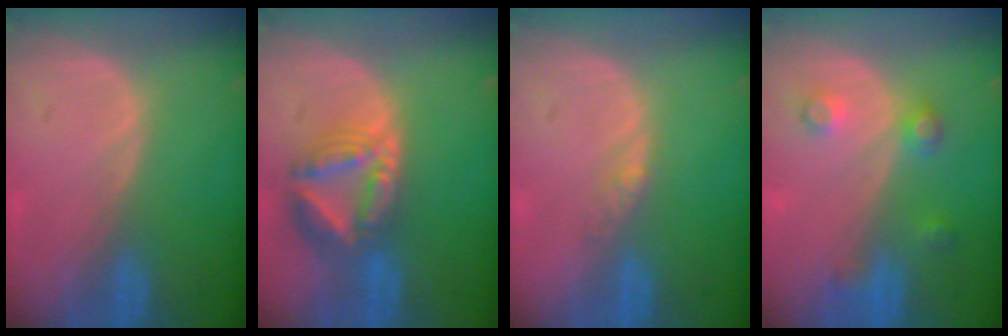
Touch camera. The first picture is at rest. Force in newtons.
{"total": 8.2, "press": 7.1, "slide": 4.1}
{"total": 1.8, "press": 1.6, "slide": 1.0}
{"total": 3.8, "press": 3.8, "slide": 0.1}